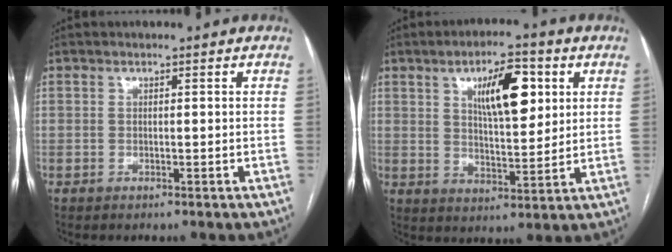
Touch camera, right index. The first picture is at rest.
{"total": 10.6, "force": [3.9, 3.4, 9.2], "torque": [-0.149, 0.008, 0.069]}